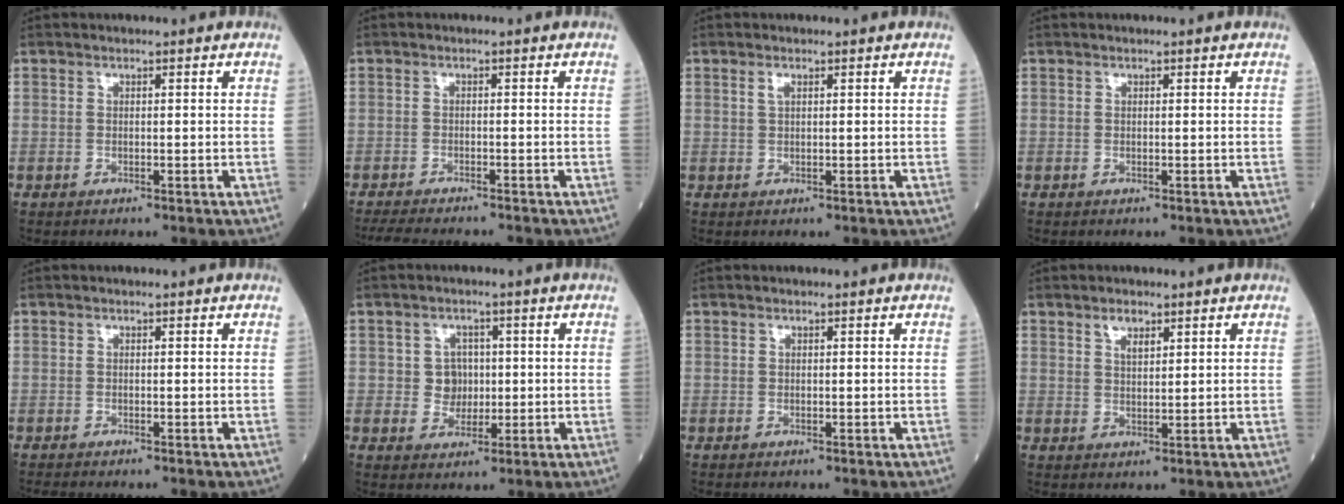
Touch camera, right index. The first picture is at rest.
{"total": 8.5, "force": [-7.7, 0.9, 3.6], "torque": [-0.056, -0.017, -0.116]}
{"total": 1.0, "force": [0.5, 0.3, 0.8], "torque": [-0.019, 0.003, 0.010]}
{"total": 0.0}
{"total": 1.3, "force": [-1.2, -0.1, 0.4], "torque": [-0.014, -0.005, -0.020]}
{"total": 3.7, "force": [0.3, 3.5, 1.4], "torque": [-0.015, 0.008, 0.006]}
{"total": 0.0}
{"total": 2.5, "force": [1.6, 1.0, 1.6], "torque": [-0.031, 0.001, 0.032]}